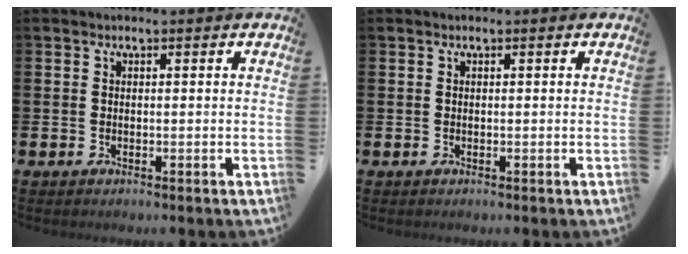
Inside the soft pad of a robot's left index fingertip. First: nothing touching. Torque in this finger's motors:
{"motor_torque": [0.00, 0.00, 0.00, 0.00]}